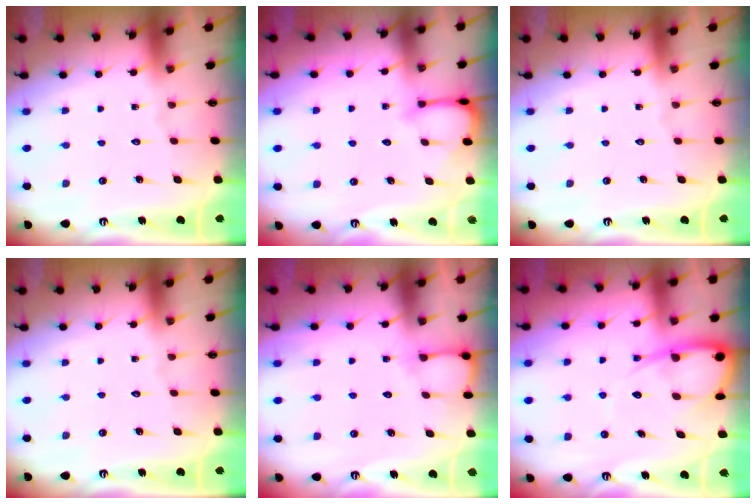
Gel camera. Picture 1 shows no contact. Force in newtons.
{"total": 4.1, "press": 4.0, "slide": 0.5}
{"total": 0.0}
{"total": 0.0}
{"total": 4.6, "press": 4.5, "slide": 0.5}
{"total": 8.1, "press": 8.1, "slide": 0.9}